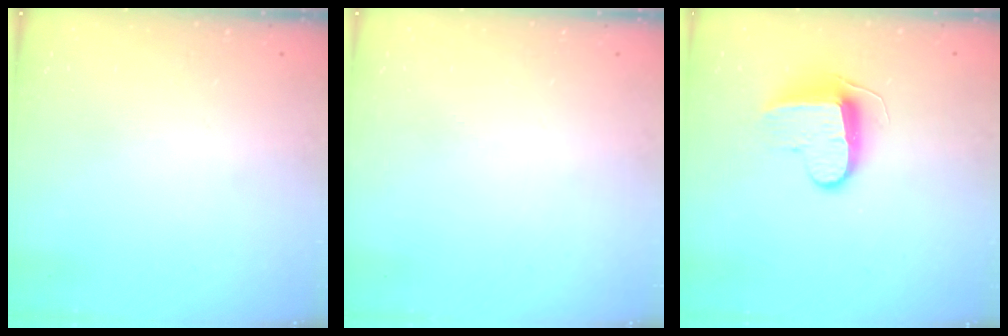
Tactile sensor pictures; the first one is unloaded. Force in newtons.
{"total": 0.0}
{"total": 9.7, "press": 9.7, "slide": 0.4}